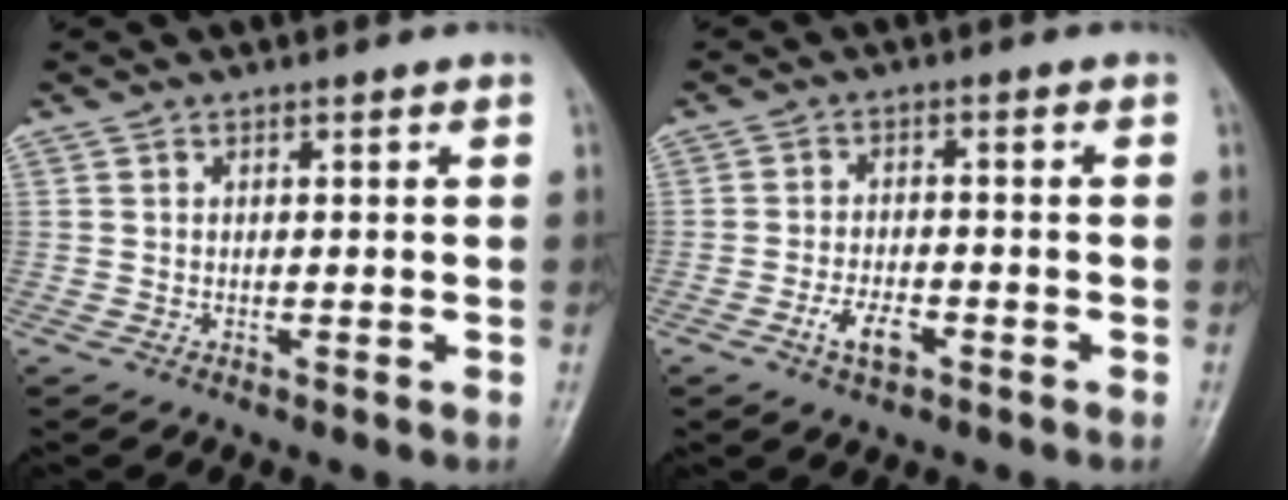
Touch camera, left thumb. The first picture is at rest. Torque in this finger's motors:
{"motor_torque": [-0.30, 0.51, 0.51, 0.29, 0.06]}